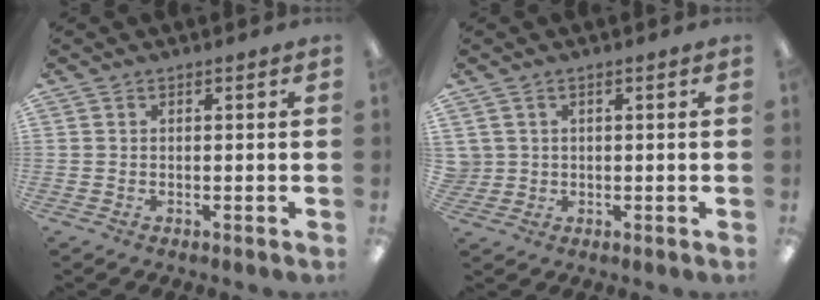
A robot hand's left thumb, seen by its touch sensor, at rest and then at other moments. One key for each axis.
{"total": 2.3, "fx": 0.8, "fy": 2.1, "fz": 0.1, "tx": -0.009, "ty": 0.001, "tz": 0.014}